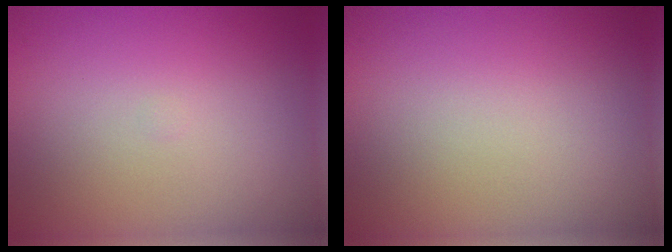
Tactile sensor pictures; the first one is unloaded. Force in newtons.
{"total": 0.0}